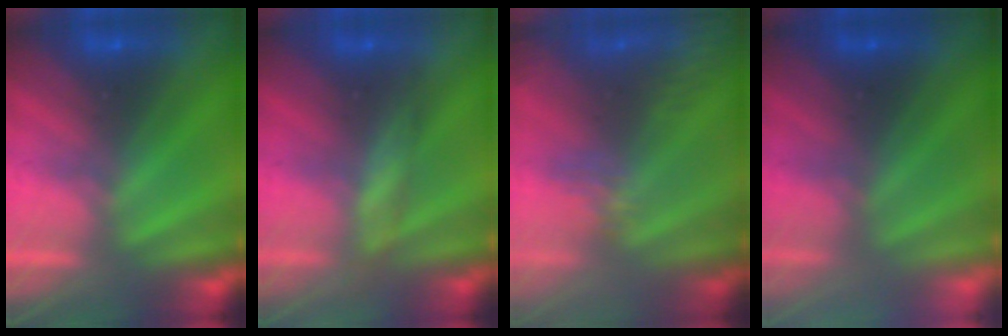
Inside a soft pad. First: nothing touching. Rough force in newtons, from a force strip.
{"total": 2.4}
{"total": 4.4}
{"total": 2.3}